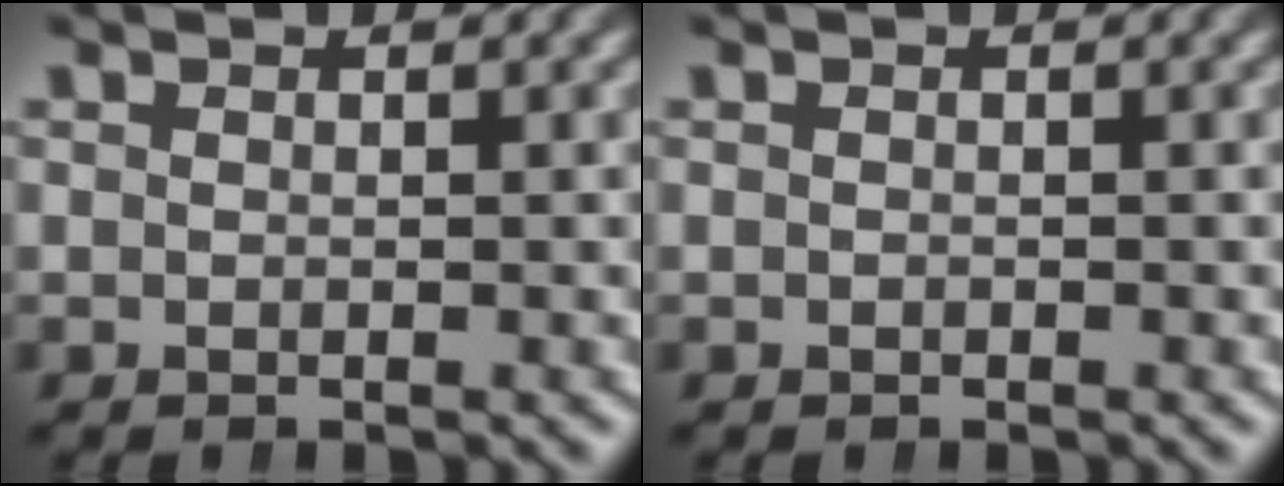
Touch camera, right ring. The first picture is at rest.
{"total": 0.0}